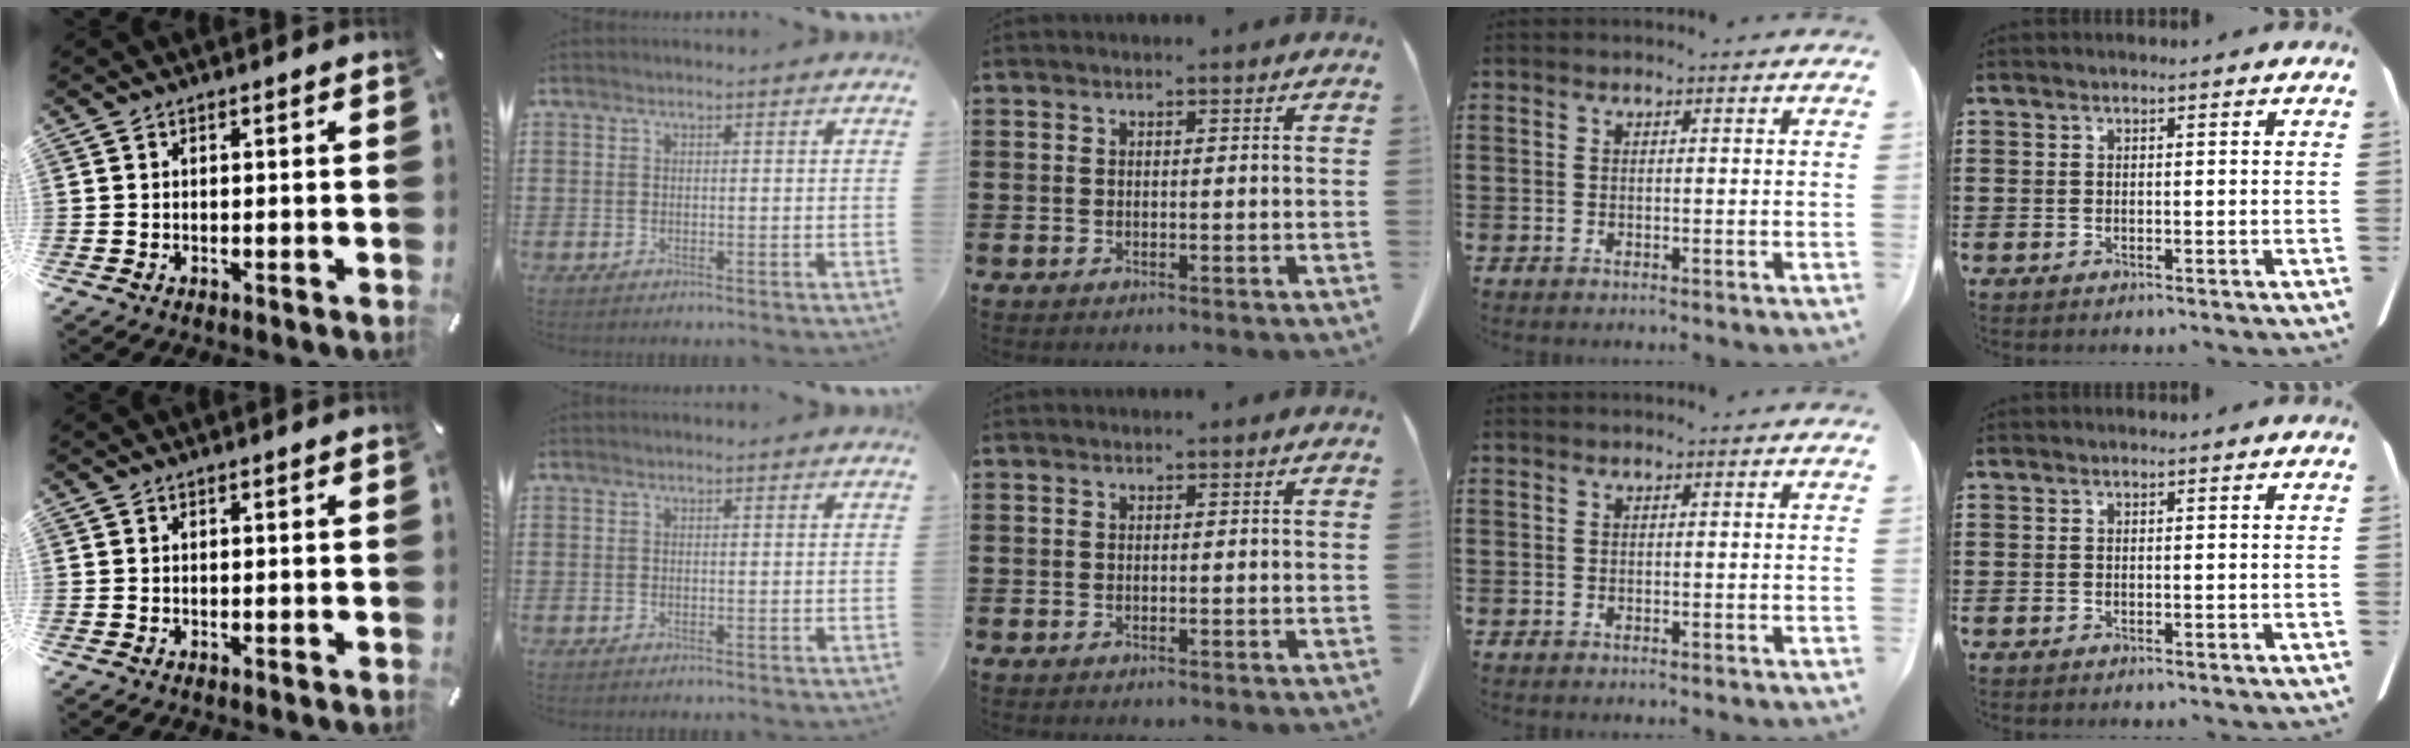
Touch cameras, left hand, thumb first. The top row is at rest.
{}